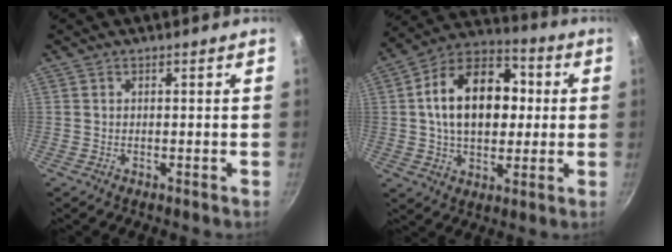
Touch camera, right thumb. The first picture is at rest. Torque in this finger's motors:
{"motor_torque": [0.69, 3.67, 1.08, -0.05, 0.13]}